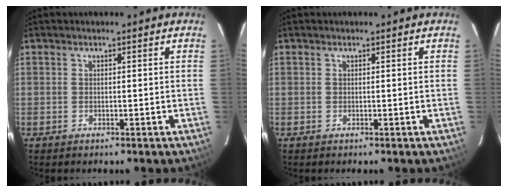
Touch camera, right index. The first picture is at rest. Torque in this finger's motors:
{"motor_torque": [0.00, 0.00, 0.01, 0.01]}